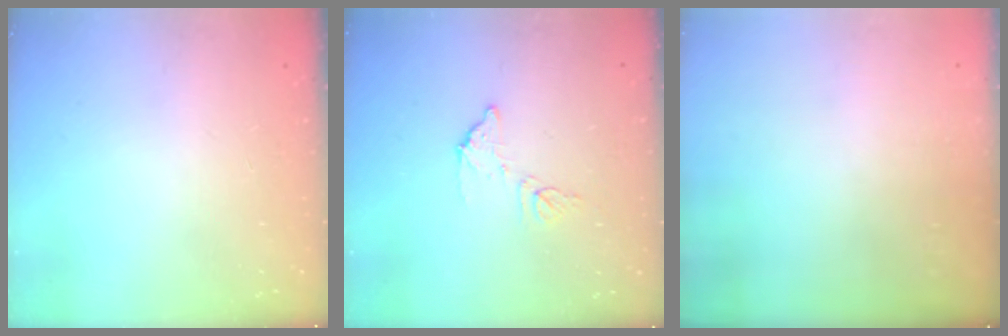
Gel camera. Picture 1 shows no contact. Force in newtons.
{"total": 8.0, "press": 8.0, "slide": 0.4}
{"total": 3.1, "press": 3.0, "slide": 1.0}